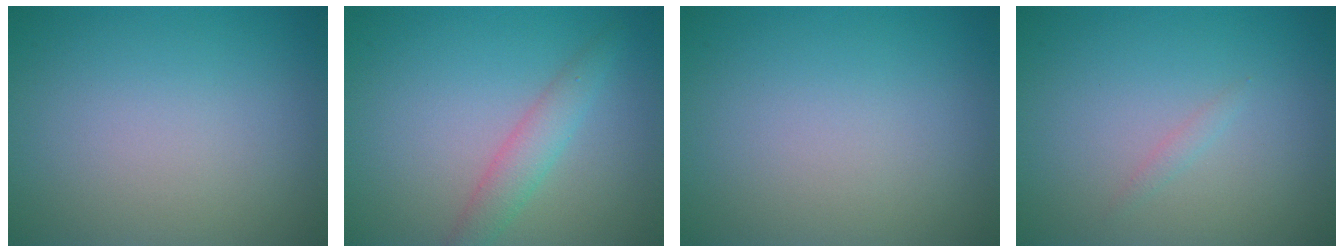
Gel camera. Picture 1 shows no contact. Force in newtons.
{"total": 2.5, "press": 2.5, "slide": 0.1}
{"total": 0.0}
{"total": 0.6, "press": 0.6, "slide": 0.1}